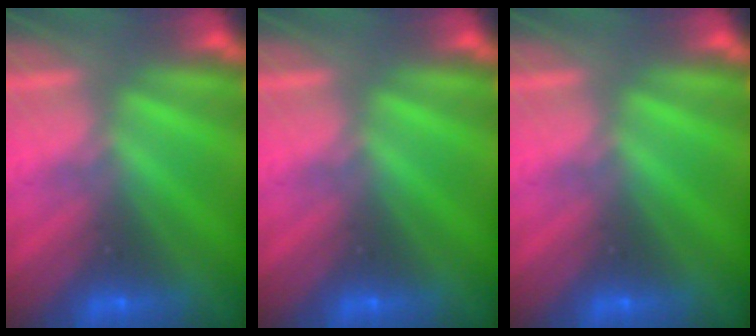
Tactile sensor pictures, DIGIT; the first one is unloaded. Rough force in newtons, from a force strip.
{"total": 0.0}
{"total": 0.0}